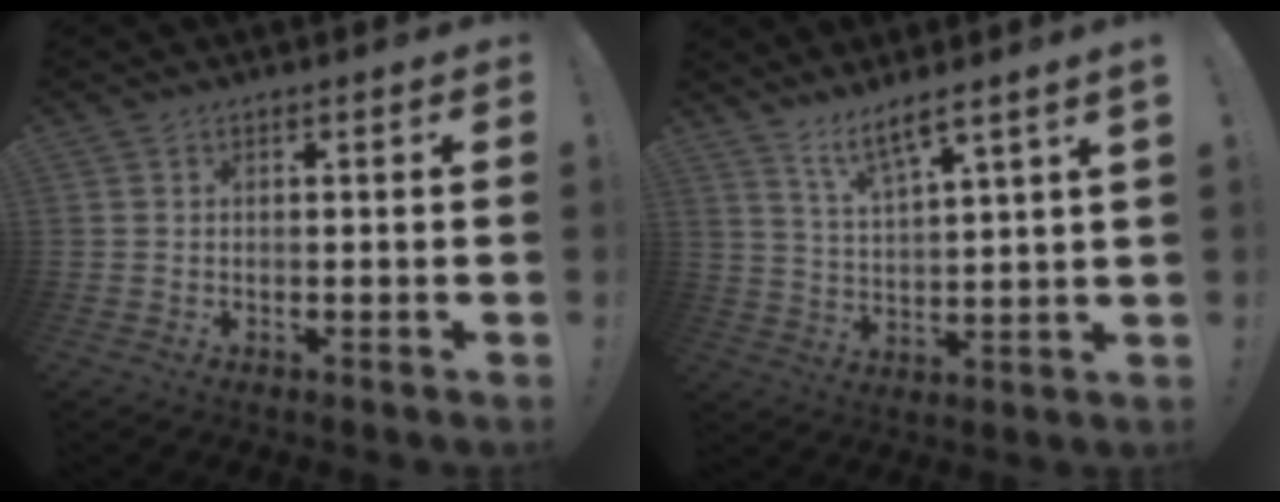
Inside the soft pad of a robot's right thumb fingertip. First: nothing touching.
{"total": 7.1, "force": [5.8, 0.0, 4.1], "torque": [-0.064, -0.039, 0.096]}